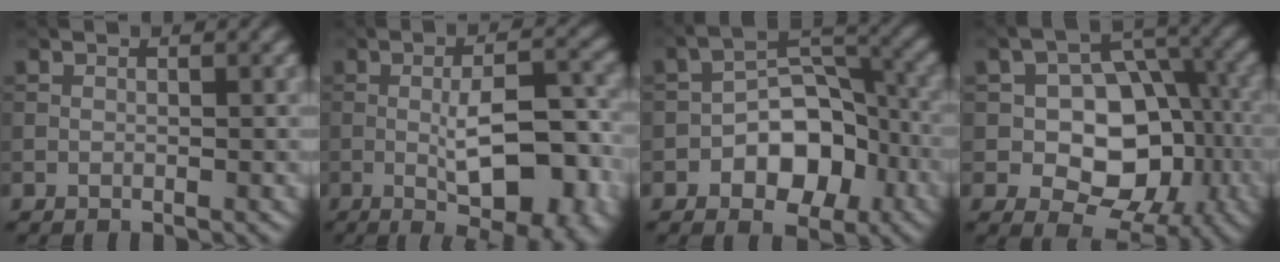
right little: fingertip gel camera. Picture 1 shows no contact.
{"total": 9.7, "force": [-2.2, 3.2, 8.9], "torque": [-0.129, -0.004, -0.028]}
{"total": 7.4, "force": [-2.9, 4.8, 4.8], "torque": [-0.051, 0.010, -0.057]}
{"total": 10.2, "force": [-1.9, 7.0, 7.2], "torque": [-0.085, 0.011, -0.037]}